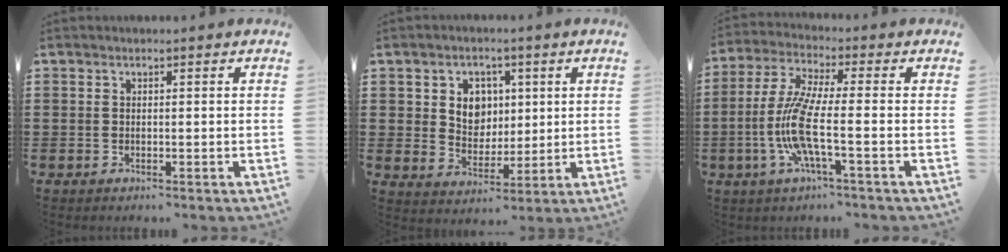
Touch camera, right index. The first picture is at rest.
{"total": 5.6, "force": [1.7, 5.0, 2.0], "torque": [-0.046, 0.011, 0.025]}
{"total": 9.9, "force": [-2.5, 1.9, 9.4], "torque": [-0.223, -0.022, -0.058]}